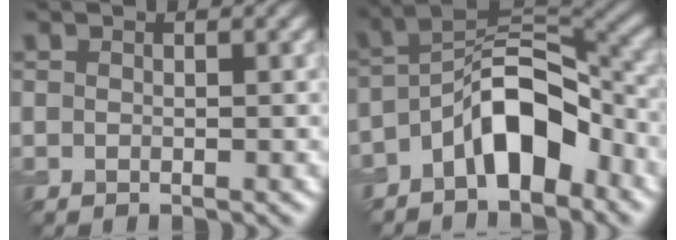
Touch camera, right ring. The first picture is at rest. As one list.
[{"total": 7.5, "force": [-3.9, 3.1, 5.6], "torque": [-0.087, 0.024, -0.077]}]